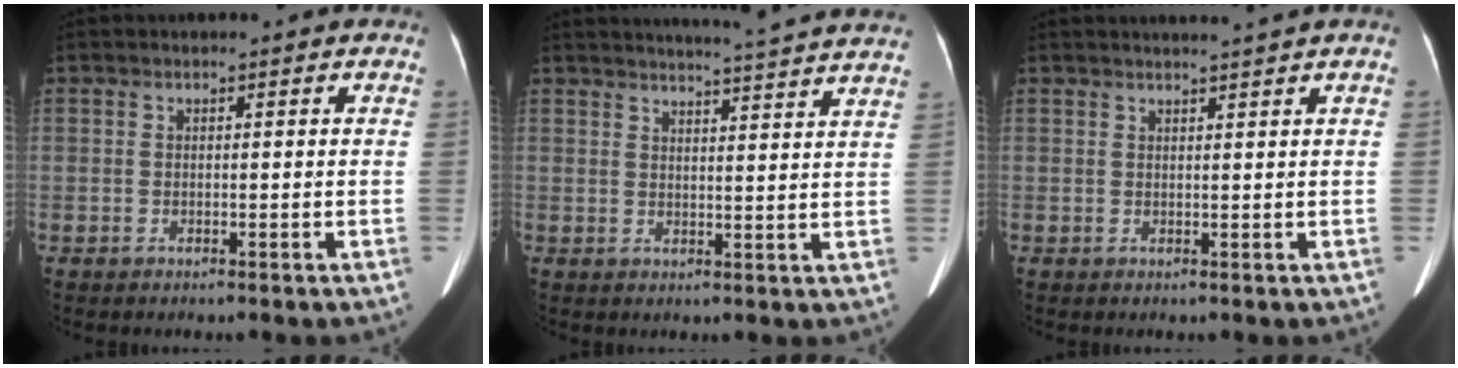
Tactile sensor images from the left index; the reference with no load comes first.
{"total": 15.7, "force": [14.7, -1.3, 5.2], "torque": [-0.088, -0.038, 0.172]}
{"total": 3.3, "force": [2.9, -1.0, 1.3], "torque": [-0.012, 0.005, 0.038]}